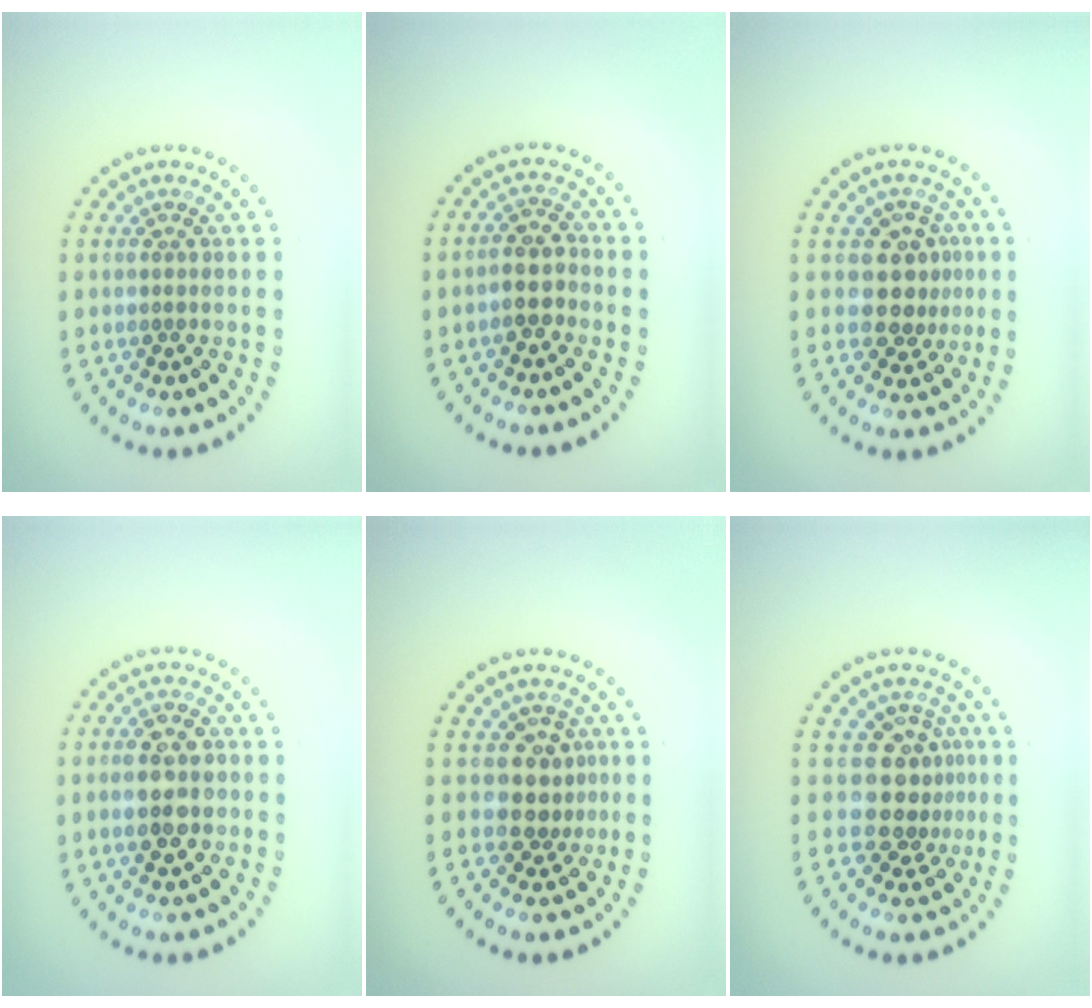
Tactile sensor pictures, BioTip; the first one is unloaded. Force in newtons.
{"total": 2.4, "press": 2.1, "slide": 1.0}
{"total": 3.3, "press": 2.8, "slide": 1.6}
{"total": 4.3, "press": 4.3, "slide": 0.5}
{"total": 2.9, "press": 2.3, "slide": 1.8}
{"total": 4.0, "press": 3.1, "slide": 2.5}